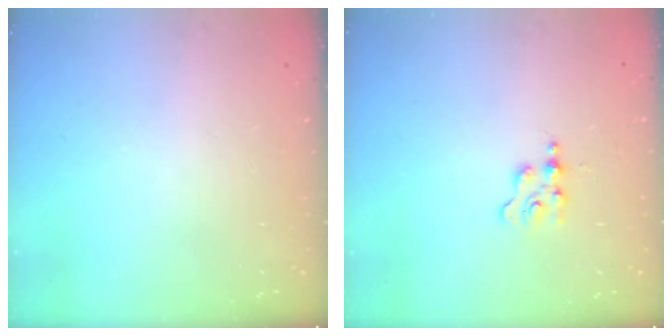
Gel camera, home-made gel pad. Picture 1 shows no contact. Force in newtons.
{"total": 1.9, "press": 1.9, "slide": 0.2}